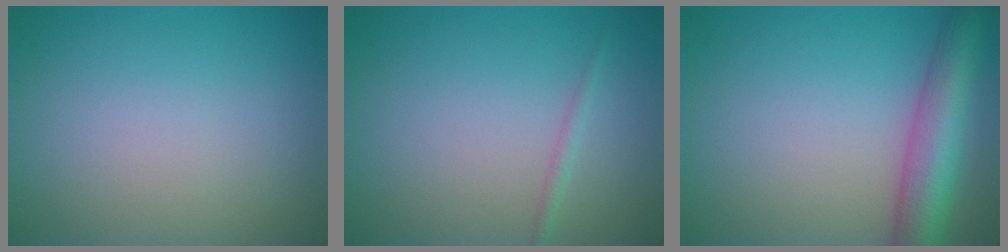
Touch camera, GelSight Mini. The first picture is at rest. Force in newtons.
{"total": 0.8, "press": 0.8, "slide": 0.0}
{"total": 6.9, "press": 6.9, "slide": 0.3}